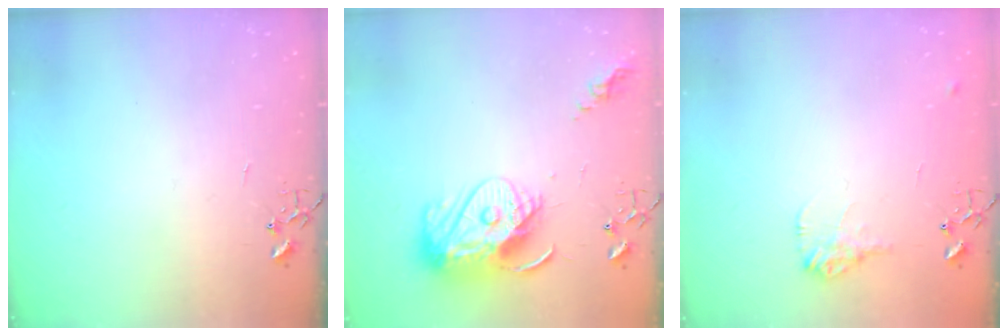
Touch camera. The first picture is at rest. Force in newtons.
{"total": 15.1, "press": 15.0, "slide": 1.1}
{"total": 9.5, "press": 9.5, "slide": 0.4}